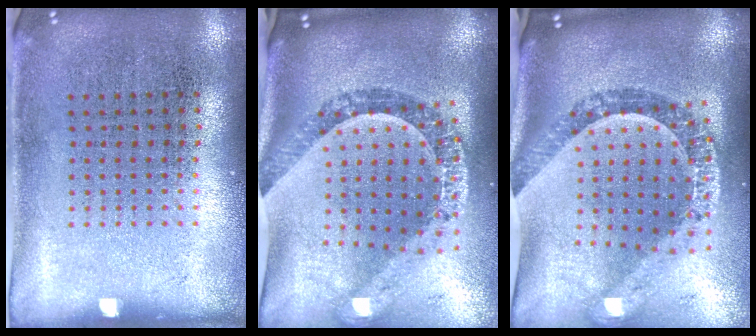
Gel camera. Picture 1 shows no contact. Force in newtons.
{"total": 2.2, "press": 1.8, "slide": 1.3}
{"total": 2.2, "press": 1.8, "slide": 1.3}